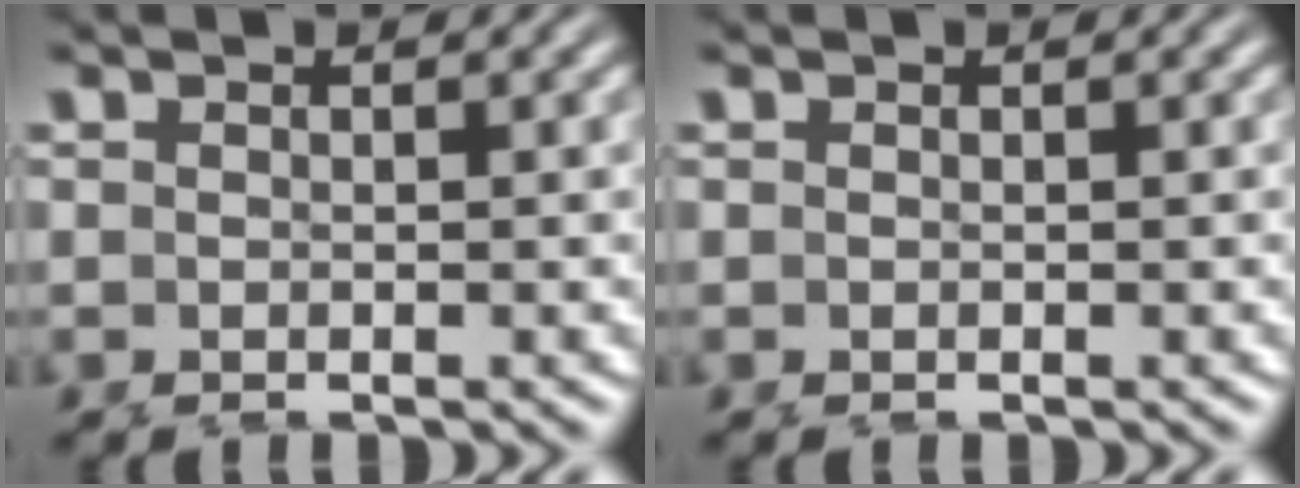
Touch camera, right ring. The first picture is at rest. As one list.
[{"total": 0.0}]